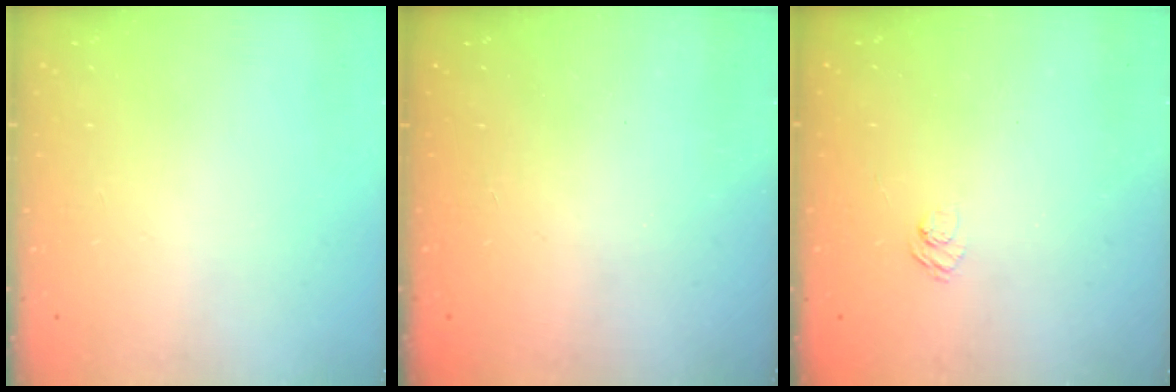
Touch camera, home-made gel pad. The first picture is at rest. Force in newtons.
{"total": 2.5, "press": 2.4, "slide": 0.8}
{"total": 2.4, "press": 2.0, "slide": 1.3}